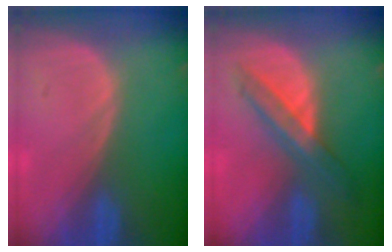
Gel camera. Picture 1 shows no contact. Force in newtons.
{"total": 7.2, "press": 6.1, "slide": 3.8}